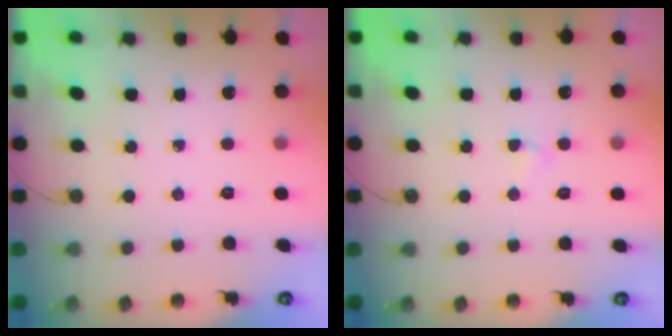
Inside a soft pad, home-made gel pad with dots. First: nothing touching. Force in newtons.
{"total": 2.4, "press": 2.4, "slide": 0.4}